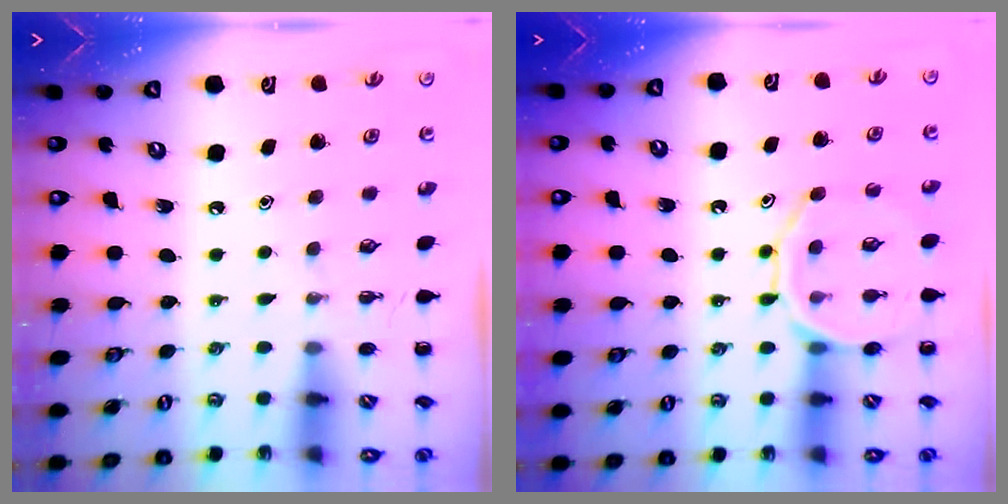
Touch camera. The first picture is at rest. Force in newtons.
{"total": 11.8, "press": 11.7, "slide": 1.3}